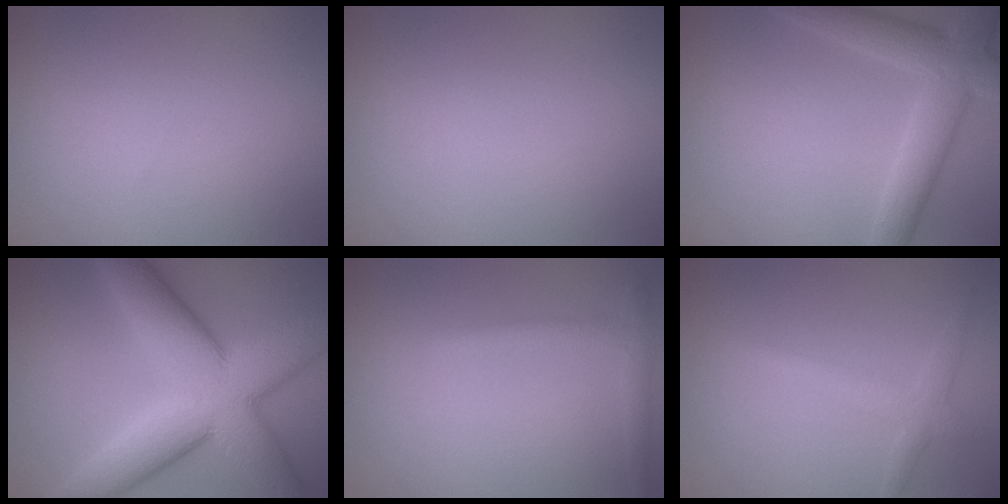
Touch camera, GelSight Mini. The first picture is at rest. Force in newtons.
{"total": 0.0}
{"total": 5.7, "press": 5.7, "slide": 0.1}
{"total": 12.0, "press": 12.0, "slide": 0.7}
{"total": 1.7, "press": 1.7, "slide": 0.1}
{"total": 2.2, "press": 2.2, "slide": 0.1}